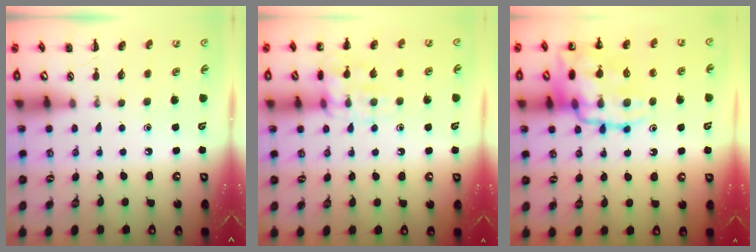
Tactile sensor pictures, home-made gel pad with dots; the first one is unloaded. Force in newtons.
{"total": 12.5, "press": 12.5, "slide": 0.6}
{"total": 20.0, "press": 19.8, "slide": 2.3}